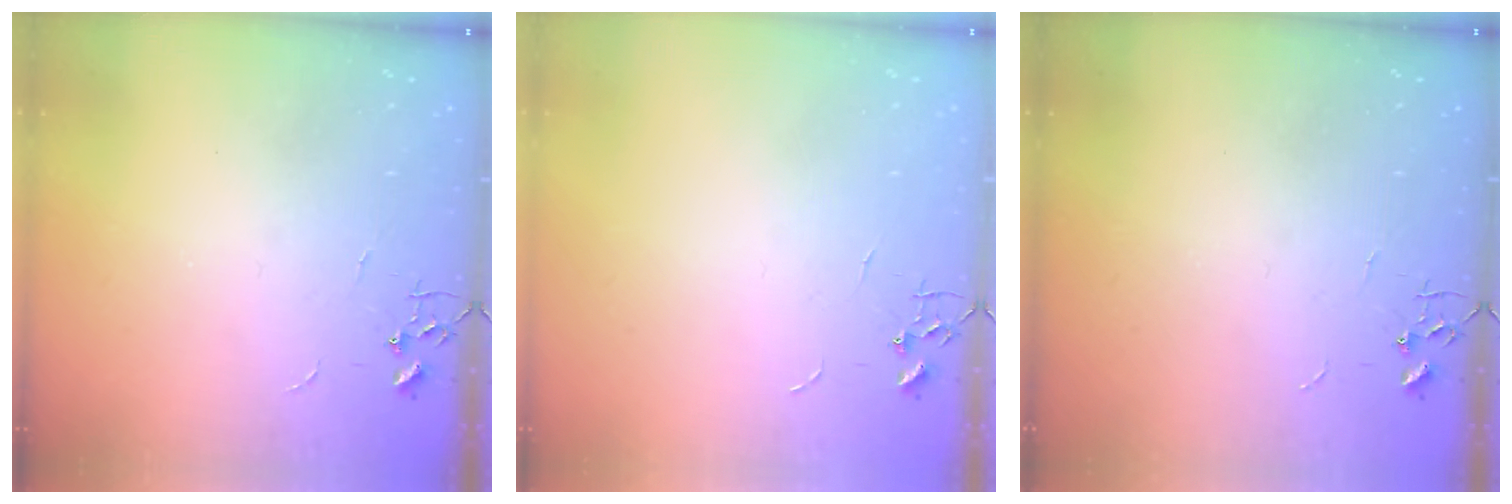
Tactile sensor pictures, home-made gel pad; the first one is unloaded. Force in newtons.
{"total": 0.0}
{"total": 0.0}